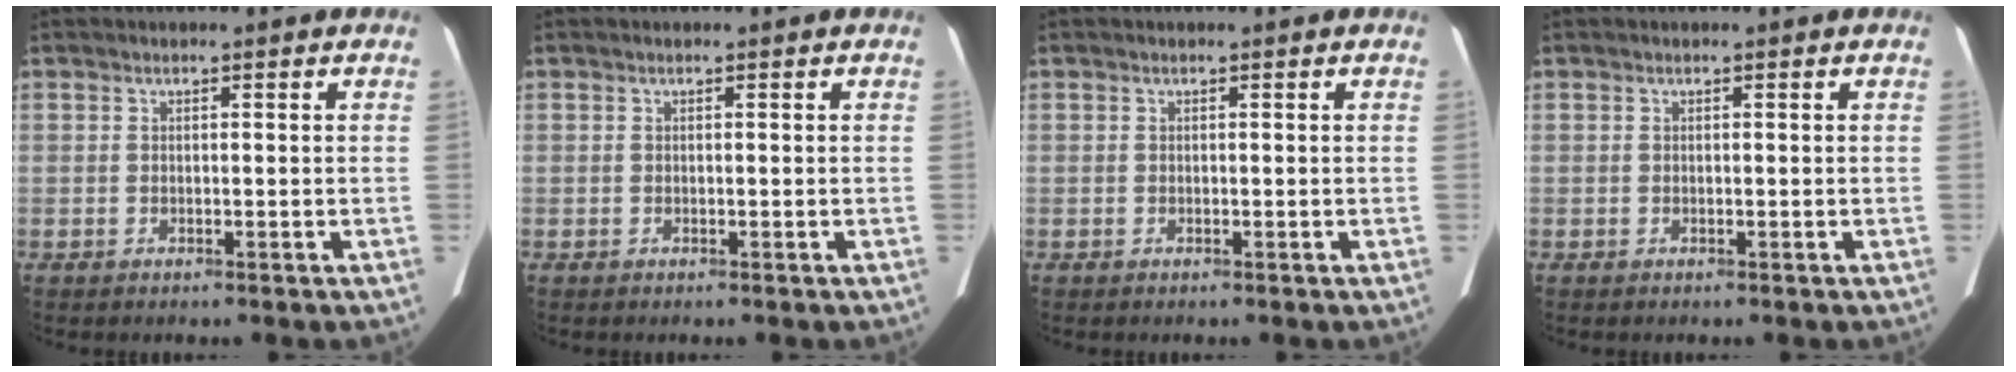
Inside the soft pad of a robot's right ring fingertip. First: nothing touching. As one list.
[{"total": 0.0}, {"total": 0.0}, {"total": 0.0}]